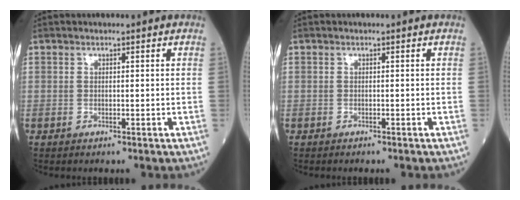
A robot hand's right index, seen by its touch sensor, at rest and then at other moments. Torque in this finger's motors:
{"motor_torque": [-0.07, -0.13, 0.02, -0.01]}